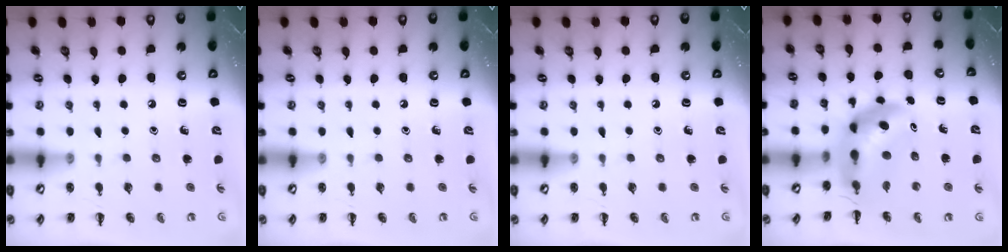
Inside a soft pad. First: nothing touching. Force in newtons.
{"total": 0.0}
{"total": 0.0}
{"total": 7.7, "press": 7.4, "slide": 2.0}